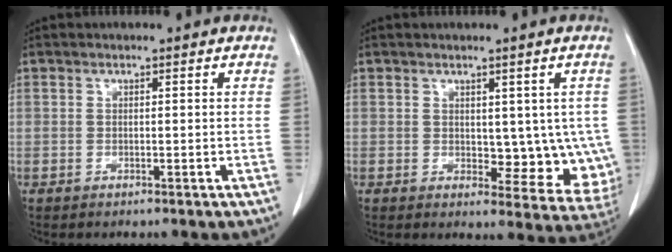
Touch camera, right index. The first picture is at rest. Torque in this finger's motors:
{"motor_torque": [0.15, 0.08, 0.10, 0.00]}